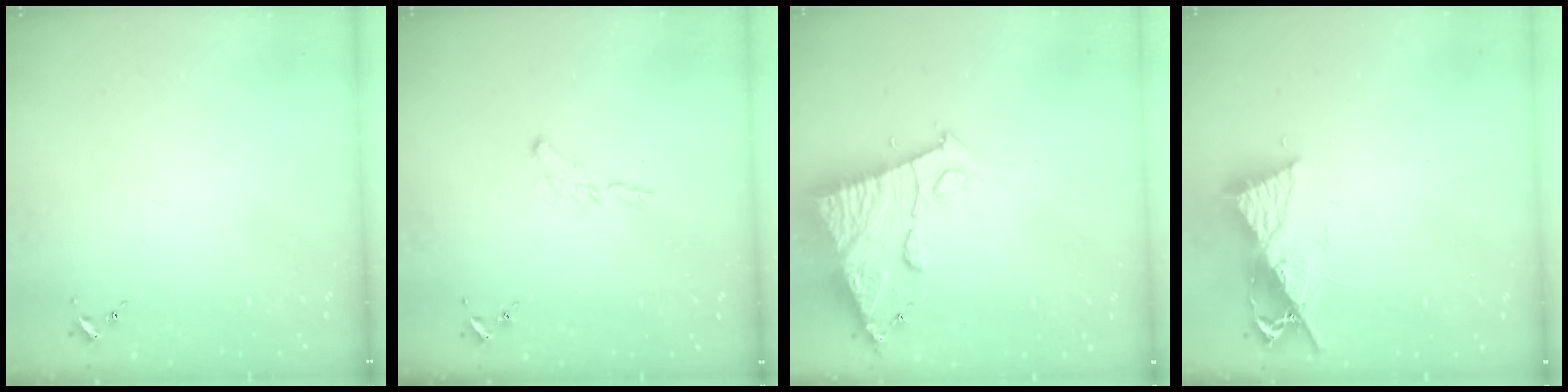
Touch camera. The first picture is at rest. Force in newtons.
{"total": 5.3, "press": 5.3, "slide": 0.1}
{"total": 14.1, "press": 14.0, "slide": 1.4}
{"total": 9.4, "press": 9.3, "slide": 1.4}